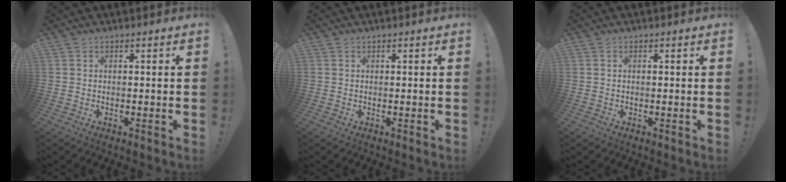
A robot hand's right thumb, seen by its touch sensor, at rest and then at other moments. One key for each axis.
{"total": 0.0}
{"total": 0.0}